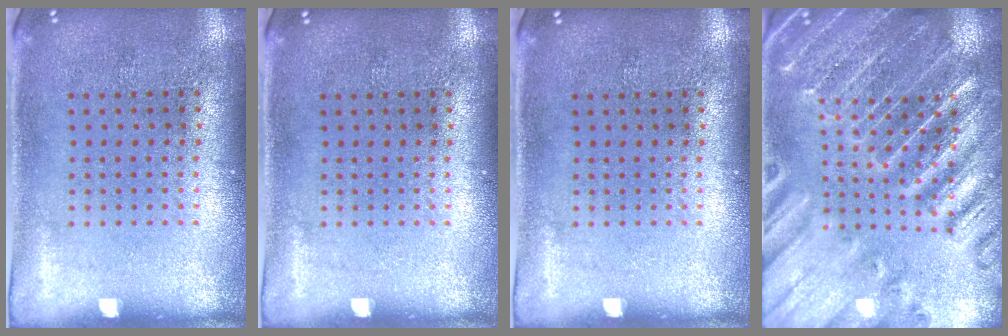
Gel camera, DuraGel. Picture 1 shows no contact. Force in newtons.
{"total": 0.0}
{"total": 0.0}
{"total": 3.7, "press": 3.5, "slide": 1.0}